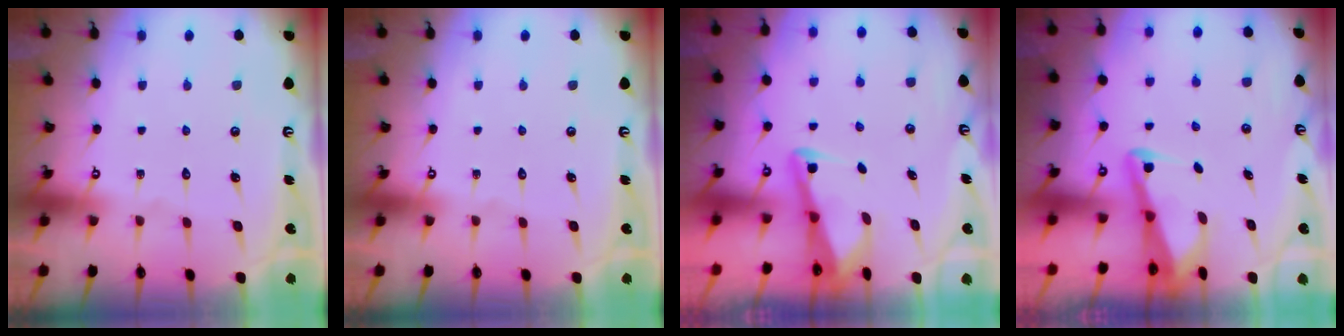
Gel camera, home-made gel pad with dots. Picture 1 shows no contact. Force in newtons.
{"total": 0.0}
{"total": 2.9, "press": 2.8, "slide": 0.4}
{"total": 3.0, "press": 3.0, "slide": 0.3}